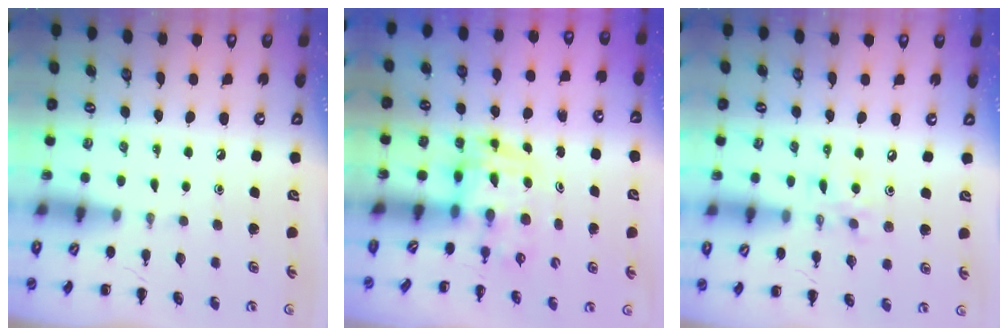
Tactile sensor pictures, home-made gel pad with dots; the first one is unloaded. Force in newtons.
{"total": 3.6, "press": 3.5, "slide": 0.6}
{"total": 7.4, "press": 7.3, "slide": 0.7}